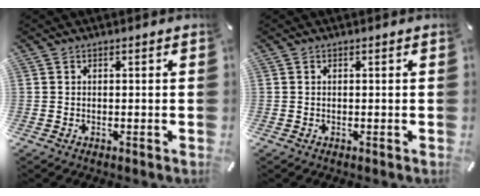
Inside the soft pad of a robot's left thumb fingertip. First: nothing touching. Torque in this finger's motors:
{"motor_torque": [-0.33, -0.24, 0.27, 0.13, 0.01]}